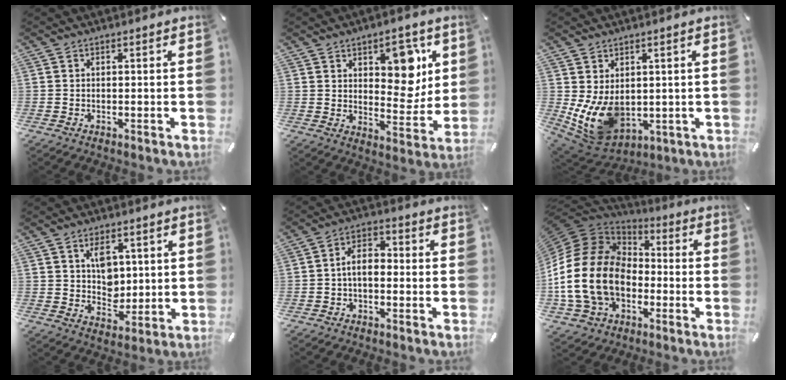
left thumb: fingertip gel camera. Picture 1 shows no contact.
{"total": 11.4, "force": [5.1, 6.9, 7.5], "torque": [-0.081, -0.028, 0.083]}
{"total": 10.4, "force": [0.1, 8.2, 6.3], "torque": [-0.142, -0.018, 0.009]}
{"total": 6.5, "force": [2.3, 5.2, 3.3], "torque": [-0.039, -0.005, 0.036]}
{"total": 5.9, "force": [-1.3, 3.5, 4.6], "torque": [-0.095, 0.016, -0.029]}
{"total": 20.0, "force": [-4.3, 15.3, 12.1], "torque": [-0.288, 0.019, -0.079]}